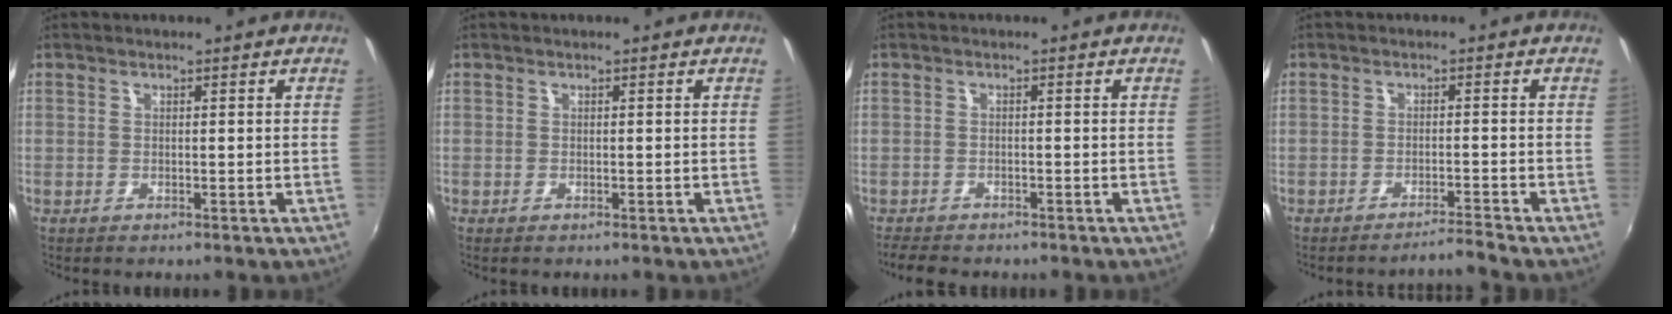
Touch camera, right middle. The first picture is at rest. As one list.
[{"total": 0.0}, {"total": 4.1, "force": [-3.6, 1.4, 1.1], "torque": [-0.040, -0.013, -0.066]}, {"total": 2.9, "force": [-2.5, -1.4, -0.2], "torque": [-0.002, 0.004, -0.042]}]